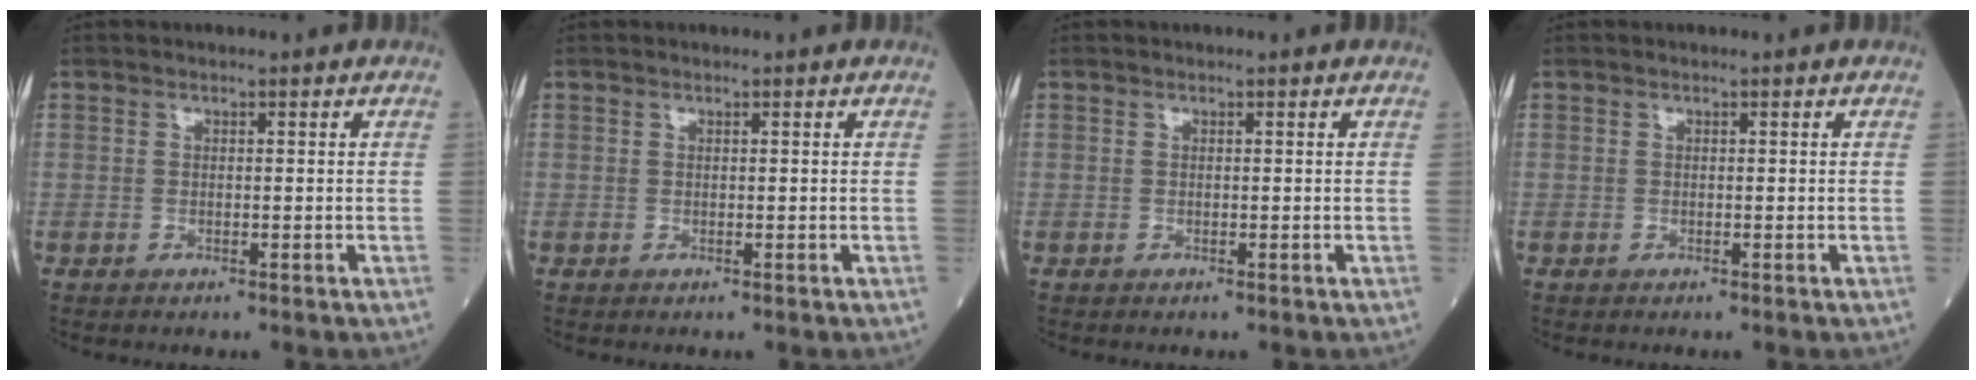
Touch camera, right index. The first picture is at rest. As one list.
[{"total": 0.0}, {"total": 0.0}, {"total": 0.0}]